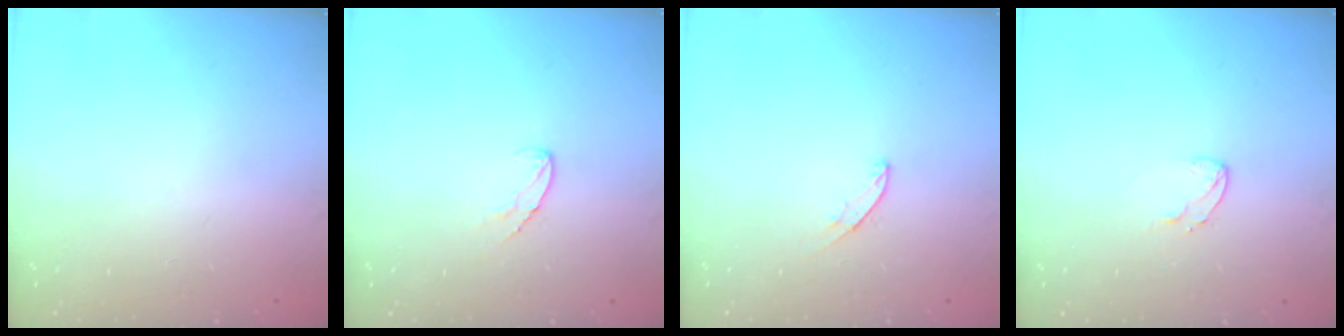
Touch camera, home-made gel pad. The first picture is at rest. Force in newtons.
{"total": 6.3, "press": 6.3, "slide": 0.5}
{"total": 4.8, "press": 4.7, "slide": 0.3}
{"total": 3.6, "press": 3.6, "slide": 0.2}